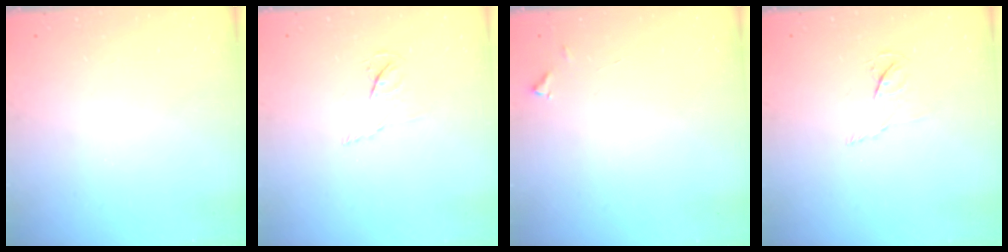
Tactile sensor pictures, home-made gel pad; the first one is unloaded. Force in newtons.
{"total": 3.9, "press": 3.8, "slide": 0.4}
{"total": 4.0, "press": 3.9, "slide": 0.2}
{"total": 3.9, "press": 3.8, "slide": 0.4}